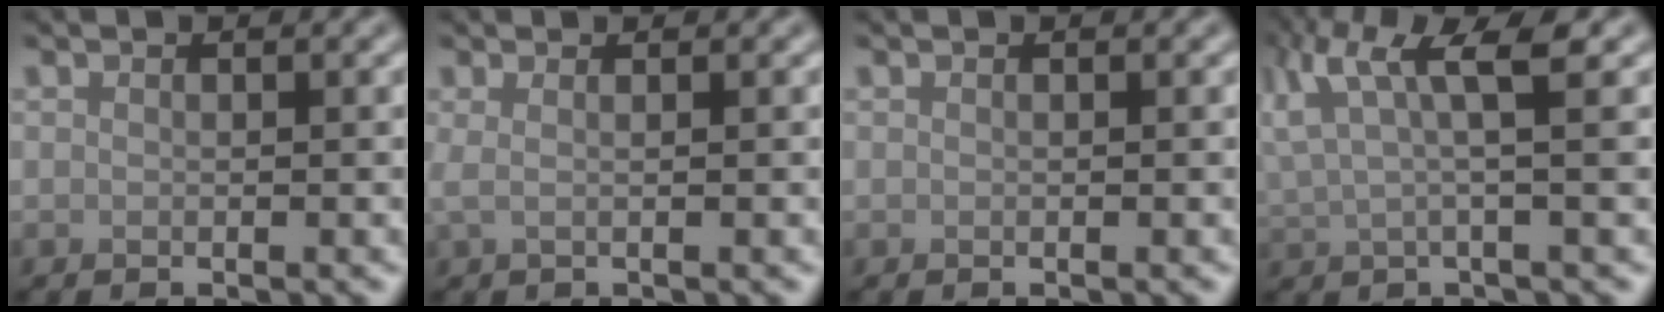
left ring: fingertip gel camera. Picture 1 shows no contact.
{"total": 1.3, "force": [0.3, 0.5, 1.2], "torque": [-0.018, 0.002, 0.000]}
{"total": 0.0}
{"total": 5.4, "force": [2.6, 1.0, 4.7], "torque": [-0.096, 0.008, 0.051]}